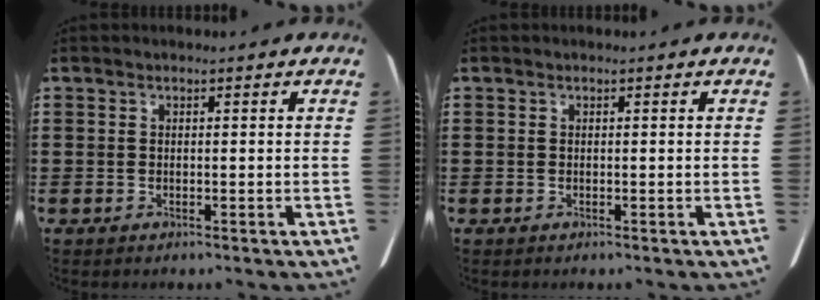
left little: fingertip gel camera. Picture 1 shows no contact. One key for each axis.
{"total": 0.0}